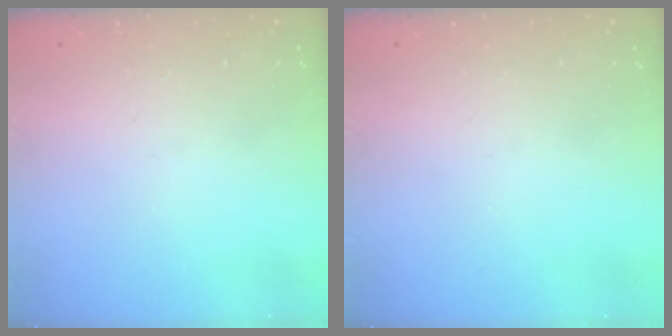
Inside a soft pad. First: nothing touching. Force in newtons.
{"total": 0.0}